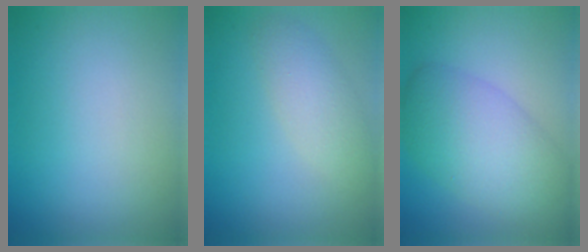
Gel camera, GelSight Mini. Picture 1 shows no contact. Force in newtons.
{"total": 2.9, "press": 2.9, "slide": 0.3}
{"total": 7.4, "press": 7.3, "slide": 0.3}